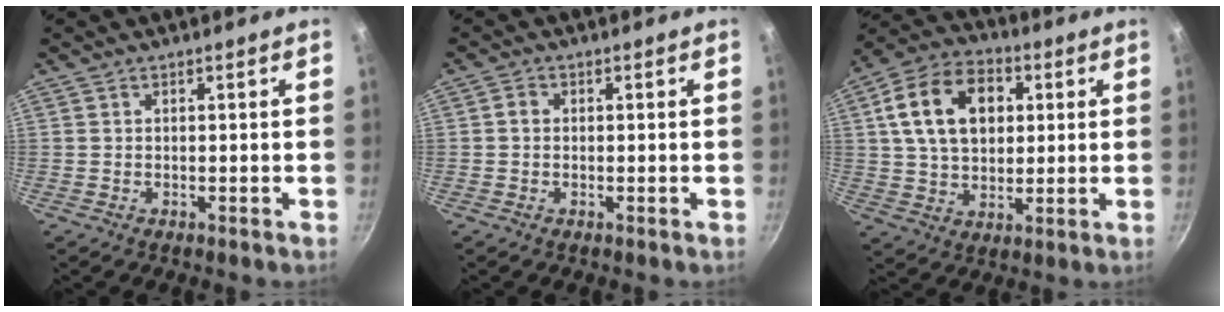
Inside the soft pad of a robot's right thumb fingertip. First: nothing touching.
{"total": 1.5, "force": [-0.1, 1.3, 0.8], "torque": [-0.015, 0.007, -0.005]}
{"total": 16.3, "force": [3.9, 11.4, 11.0], "torque": [-0.164, 0.012, 0.056]}